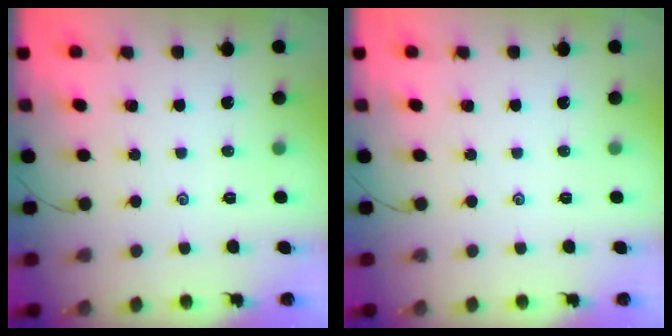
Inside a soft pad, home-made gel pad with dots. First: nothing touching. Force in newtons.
{"total": 0.0}